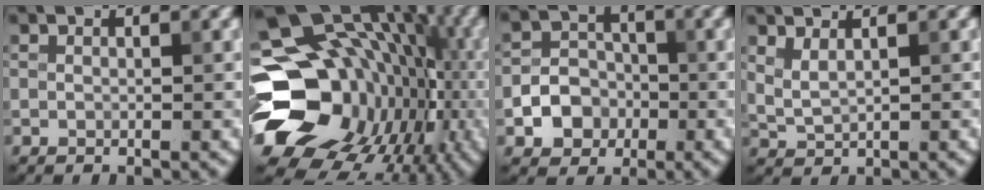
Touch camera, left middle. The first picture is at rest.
{"total": 19.5, "force": [-2.9, 16.4, 10.1], "torque": [-0.146, -0.018, -0.040]}
{"total": 4.0, "force": [-1.3, 3.4, 1.6], "torque": [-0.006, 0.003, -0.032]}
{"total": 1.7, "force": [1.2, 0.6, 1.1], "torque": [-0.027, -0.003, 0.030]}